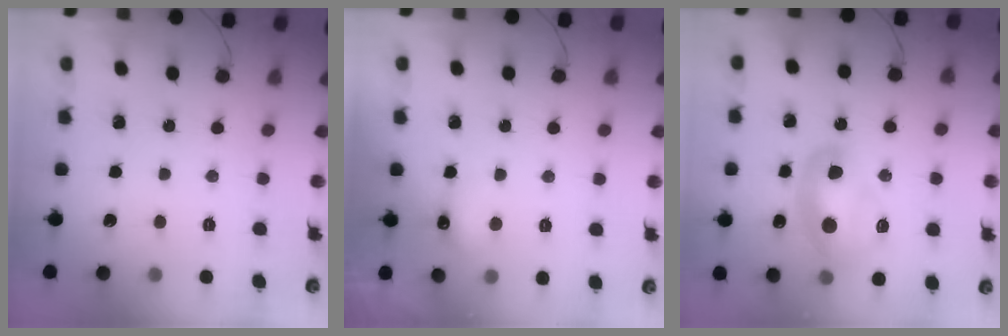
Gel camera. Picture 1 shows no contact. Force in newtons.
{"total": 5.6, "press": 5.5, "slide": 1.0}
{"total": 12.2, "press": 12.2, "slide": 1.0}